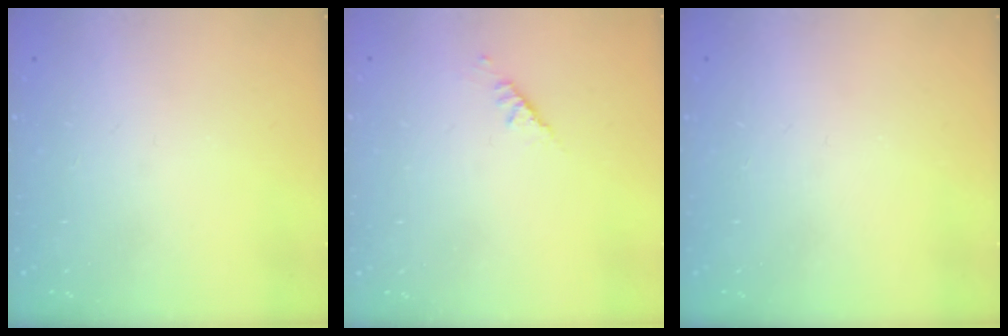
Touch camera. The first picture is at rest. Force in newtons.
{"total": 2.5, "press": 2.4, "slide": 0.7}
{"total": 0.0}